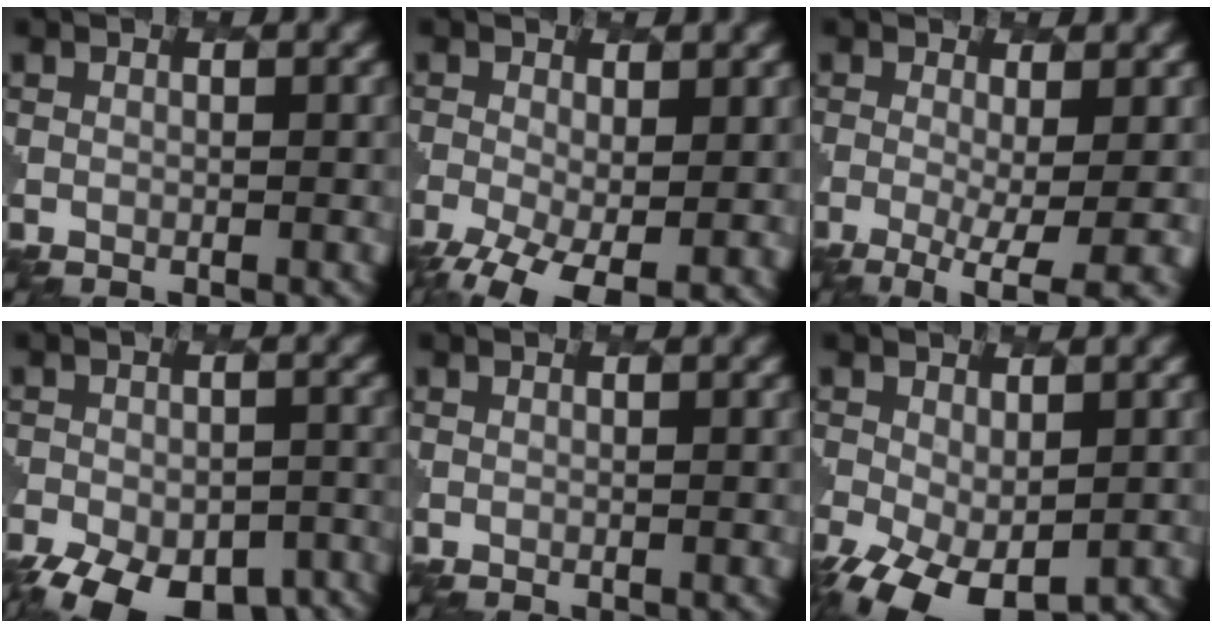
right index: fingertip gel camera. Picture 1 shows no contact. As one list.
[{"total": 6.8, "force": [-2.8, 3.1, 5.4], "torque": [-0.115, -0.024, -0.047]}, {"total": 6.0, "force": [-1.9, 1.5, 5.5], "torque": [-0.085, -0.010, -0.029]}, {"total": 12.6, "force": [-9.7, 5.5, 5.7], "torque": [-0.087, -0.025, -0.128]}, {"total": 0.0}, {"total": 8.1, "force": [-3.5, 4.3, 5.9], "torque": [-0.128, -0.036, -0.049]}]